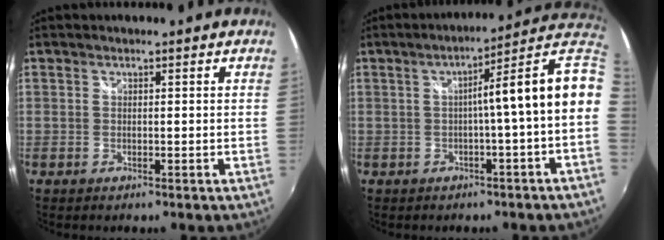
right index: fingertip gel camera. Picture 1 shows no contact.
{"total": 11.3, "force": [0.0, -1.0, 11.3], "torque": [-0.138, 0.015, 0.002]}